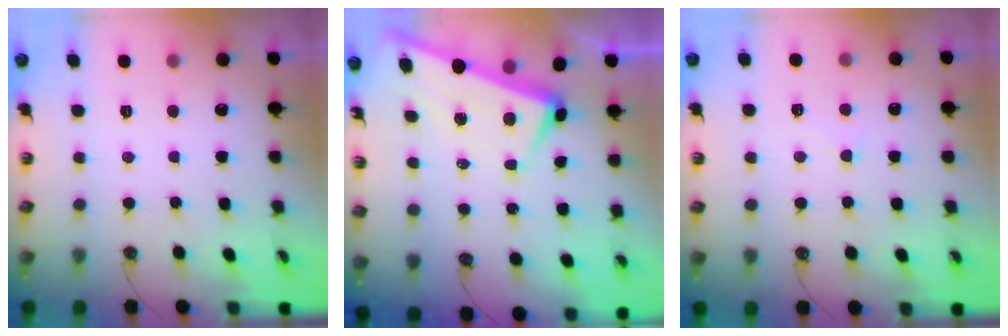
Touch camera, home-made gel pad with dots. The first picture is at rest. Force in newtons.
{"total": 1.0, "press": 0.7, "slide": 0.7}
{"total": 2.2, "press": 2.2, "slide": 0.5}